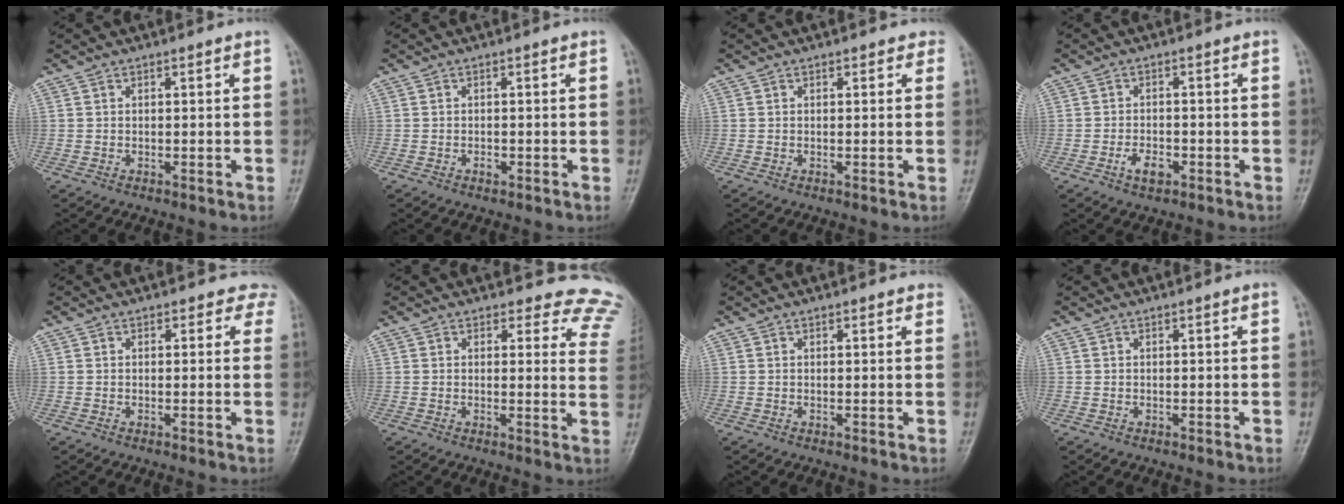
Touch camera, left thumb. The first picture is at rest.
{"total": 0.9, "force": [-0.4, 0.6, 0.5], "torque": [-0.006, 0.001, -0.007]}
{"total": 1.4, "force": [0.8, 1.0, 0.5], "torque": [0.015, -0.001, 0.003]}
{"total": 3.5, "force": [-1.7, 2.0, 2.4], "torque": [-0.038, 0.006, -0.030]}
{"total": 3.1, "force": [2.3, 2.0, 0.3], "torque": [0.030, -0.009, 0.002]}
{"total": 12.5, "force": [11.5, 4.7, 1.1], "torque": [0.051, -0.089, 0.081]}
{"total": 1.4, "force": [1.2, 0.6, 0.5], "torque": [0.006, -0.001, 0.007]}
{"total": 0.0}